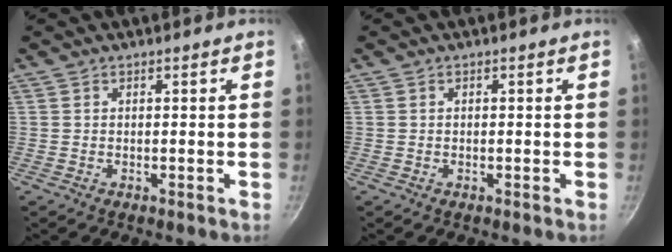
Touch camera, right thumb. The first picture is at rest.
{"total": 0.0}